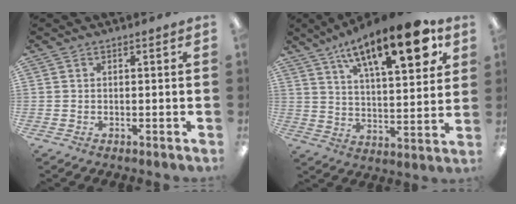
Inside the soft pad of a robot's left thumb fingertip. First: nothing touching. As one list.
[{"total": 20.1, "force": [11.6, 7.0, 14.8], "torque": [-0.218, -0.059, 0.182]}]